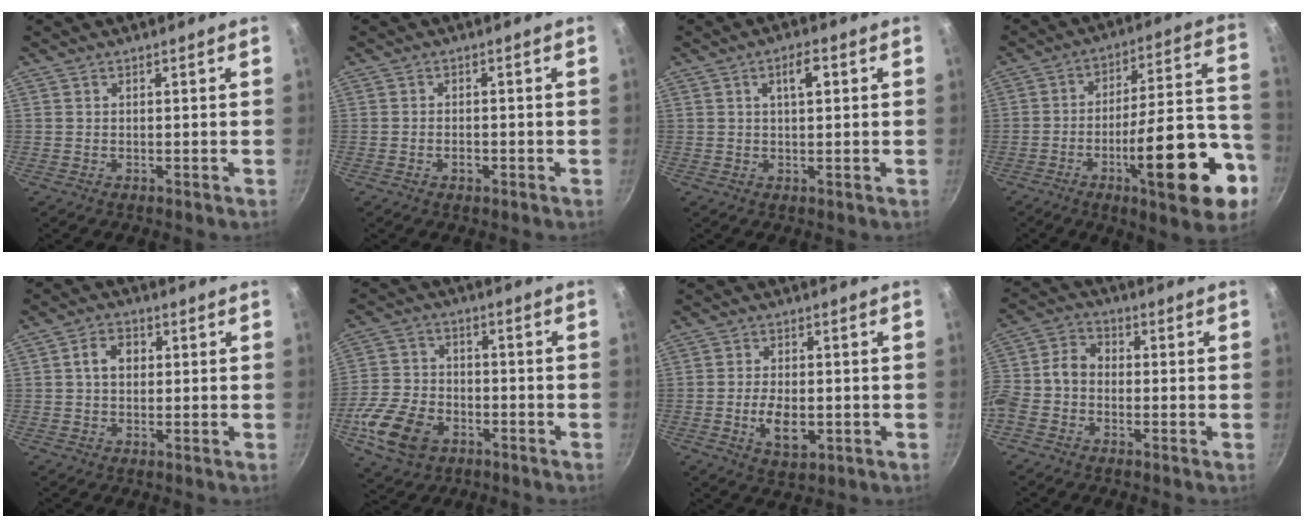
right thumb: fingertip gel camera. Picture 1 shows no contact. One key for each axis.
{"total": 2.0, "fx": -0.9, "fy": 1.2, "fz": 1.3, "tx": -0.022, "ty": 0.007, "tz": -0.016}
{"total": 4.4, "fx": 1.2, "fy": 1.6, "fz": 3.9, "tx": -0.061, "ty": 0.007, "tz": 0.016}
{"total": 23.4, "fx": -8.9, "fy": 6.6, "fz": 20.6, "tx": -0.259, "ty": 0.040, "tz": -0.131}
{"total": 5.1, "fx": 0.7, "fy": 3.8, "fz": 3.3, "tx": -0.037, "ty": 0.012, "tz": 0.005}
{"total": 13.0, "fx": -5.4, "fy": 8.9, "fz": 7.8, "tx": -0.144, "ty": 0.023, "tz": -0.106}
{"total": 7.0, "fx": -1.6, "fy": 3.9, "fz": 5.7, "tx": -0.097, "ty": 0.002, "tz": -0.022}
{"total": 8.2, "fx": -2.3, "fy": 6.0, "fz": 5.1, "tx": -0.106, "ty": 0.043, "tz": -0.063}